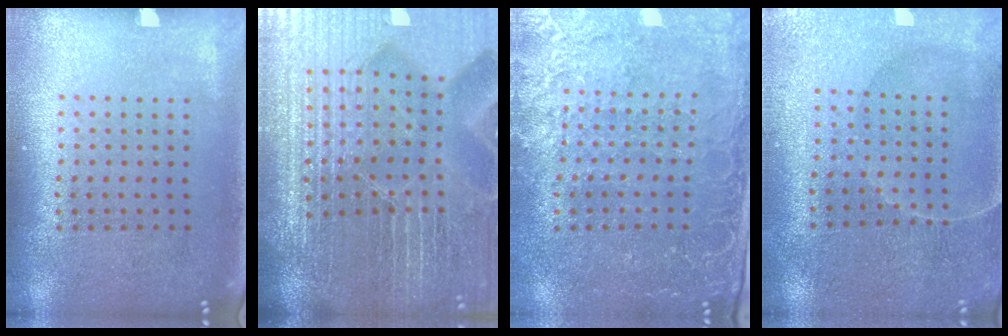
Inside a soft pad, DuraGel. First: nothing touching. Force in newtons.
{"total": 6.5, "press": 5.8, "slide": 2.9}
{"total": 3.1, "press": 2.9, "slide": 1.0}
{"total": 0.6, "press": 0.5, "slide": 0.4}